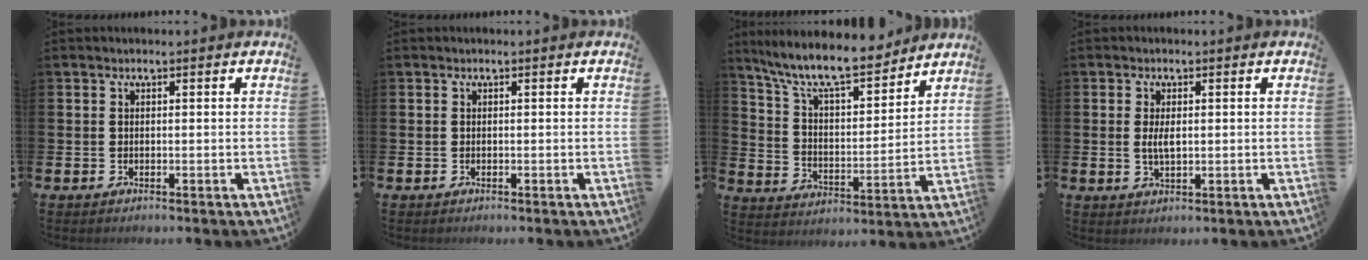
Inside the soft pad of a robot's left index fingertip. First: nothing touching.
{"total": 0.0}
{"total": 10.9, "force": [9.7, 2.2, 4.5], "torque": [-0.118, -0.061, 0.167]}
{"total": 2.6, "force": [0.4, 1.1, 2.3], "torque": [-0.039, 0.002, 0.003]}